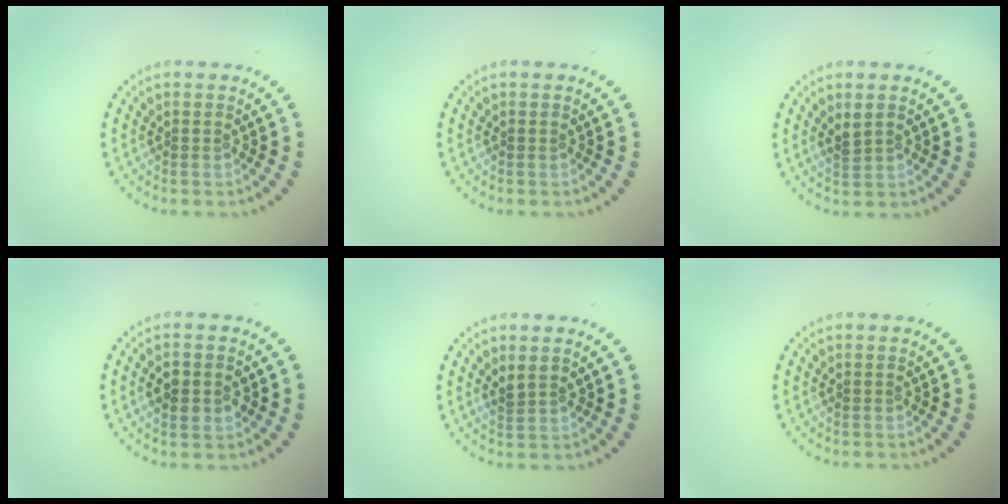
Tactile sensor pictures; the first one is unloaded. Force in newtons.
{"total": 0.0}
{"total": 1.2, "press": 1.1, "slide": 0.4}
{"total": 3.1, "press": 3.1, "slide": 0.1}
{"total": 1.1, "press": 1.0, "slide": 0.4}
{"total": 0.0}